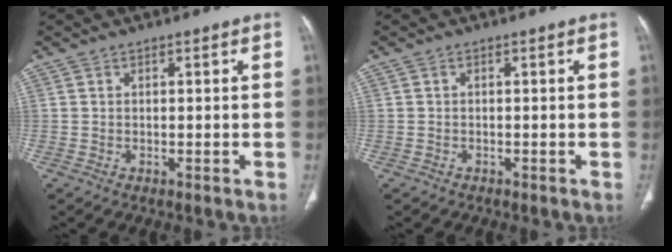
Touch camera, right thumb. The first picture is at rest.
{"total": 0.6, "force": [-0.4, 0.5, -0.1], "torque": [-0.007, 0.003, -0.007]}